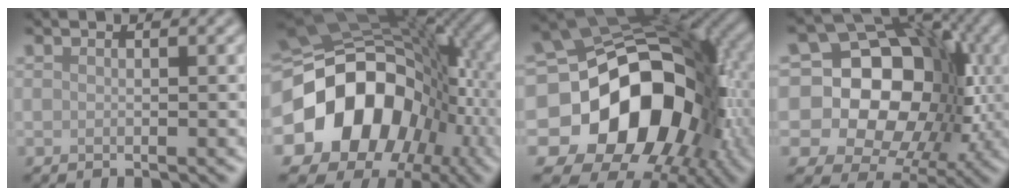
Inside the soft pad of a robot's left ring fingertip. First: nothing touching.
{"total": 19.0, "force": [-3.7, 15.0, 11.0], "torque": [-0.207, -0.028, -0.045]}
{"total": 18.6, "force": [-4.8, 13.4, 12.0], "torque": [-0.180, -0.008, -0.074]}
{"total": 17.5, "force": [0.9, 14.3, 10.1], "torque": [-0.148, 0.036, -0.013]}